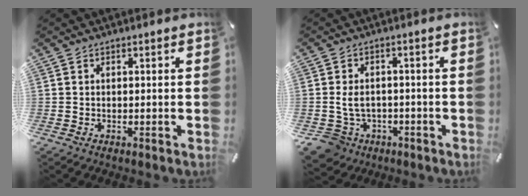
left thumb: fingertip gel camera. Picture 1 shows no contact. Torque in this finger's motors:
{"motor_torque": [-0.02, 0.30, 0.23, 0.12, 0.11]}